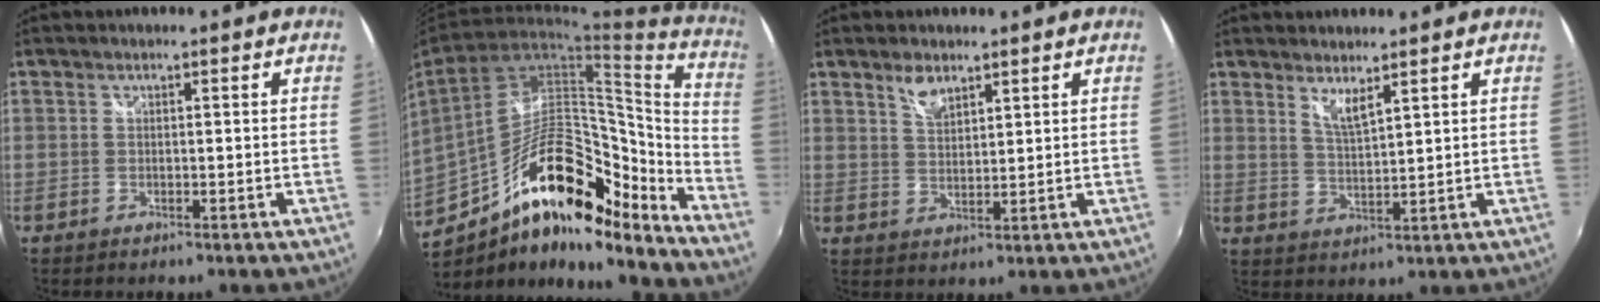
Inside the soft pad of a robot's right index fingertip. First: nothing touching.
{"total": 21.3, "force": [-12.3, 9.0, 14.8], "torque": [-0.252, 0.020, -0.203]}
{"total": 4.0, "force": [2.9, 1.7, 2.2], "torque": [-0.036, 0.001, 0.052]}
{"total": 3.6, "force": [2.8, 0.3, 2.3], "torque": [-0.042, -0.006, 0.048]}